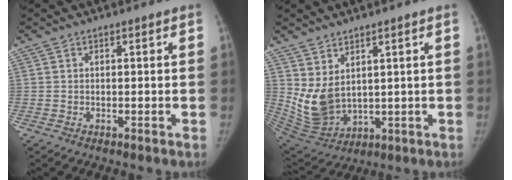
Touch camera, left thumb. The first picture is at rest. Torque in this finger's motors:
{"motor_torque": [1.07, 1.17, 0.74, -1.07, 0.39]}